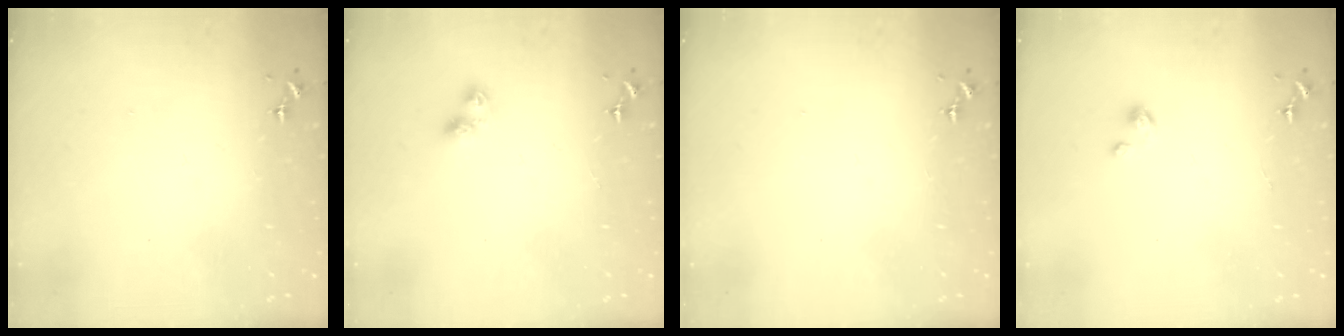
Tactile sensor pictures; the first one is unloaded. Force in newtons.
{"total": 6.6, "press": 6.5, "slide": 0.7}
{"total": 0.0}
{"total": 2.7, "press": 2.7, "slide": 0.2}